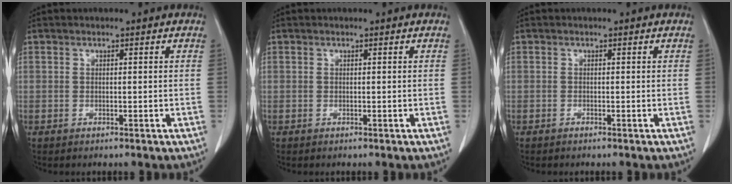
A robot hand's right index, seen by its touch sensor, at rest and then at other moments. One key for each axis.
{"total": 0.0}
{"total": 0.0}